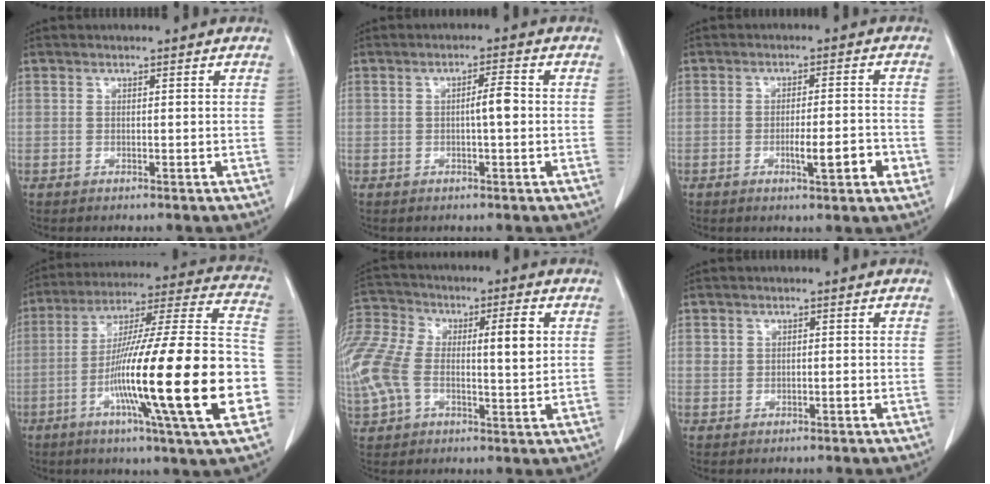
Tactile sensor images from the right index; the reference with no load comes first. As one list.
[{"total": 2.9, "force": [-0.2, 0.3, 2.9], "torque": [-0.047, 0.003, -0.005]}, {"total": 5.8, "force": [-2.0, 0.8, 5.4], "torque": [-0.078, -0.001, -0.026]}, {"total": 28.4, "force": [-7.5, 1.0, 27.4], "torque": [-0.399, -0.019, -0.136]}, {"total": 20.4, "force": [1.5, 10.2, 17.6], "torque": [-0.406, 0.038, 0.030]}, {"total": 1.5, "force": [0.1, 1.1, 1.0], "torque": [-0.022, 0.010, 0.006]}]